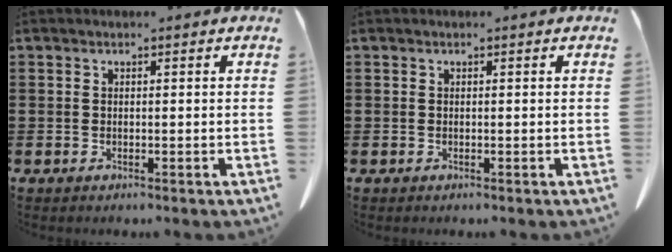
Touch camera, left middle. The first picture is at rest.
{"total": 0.0}